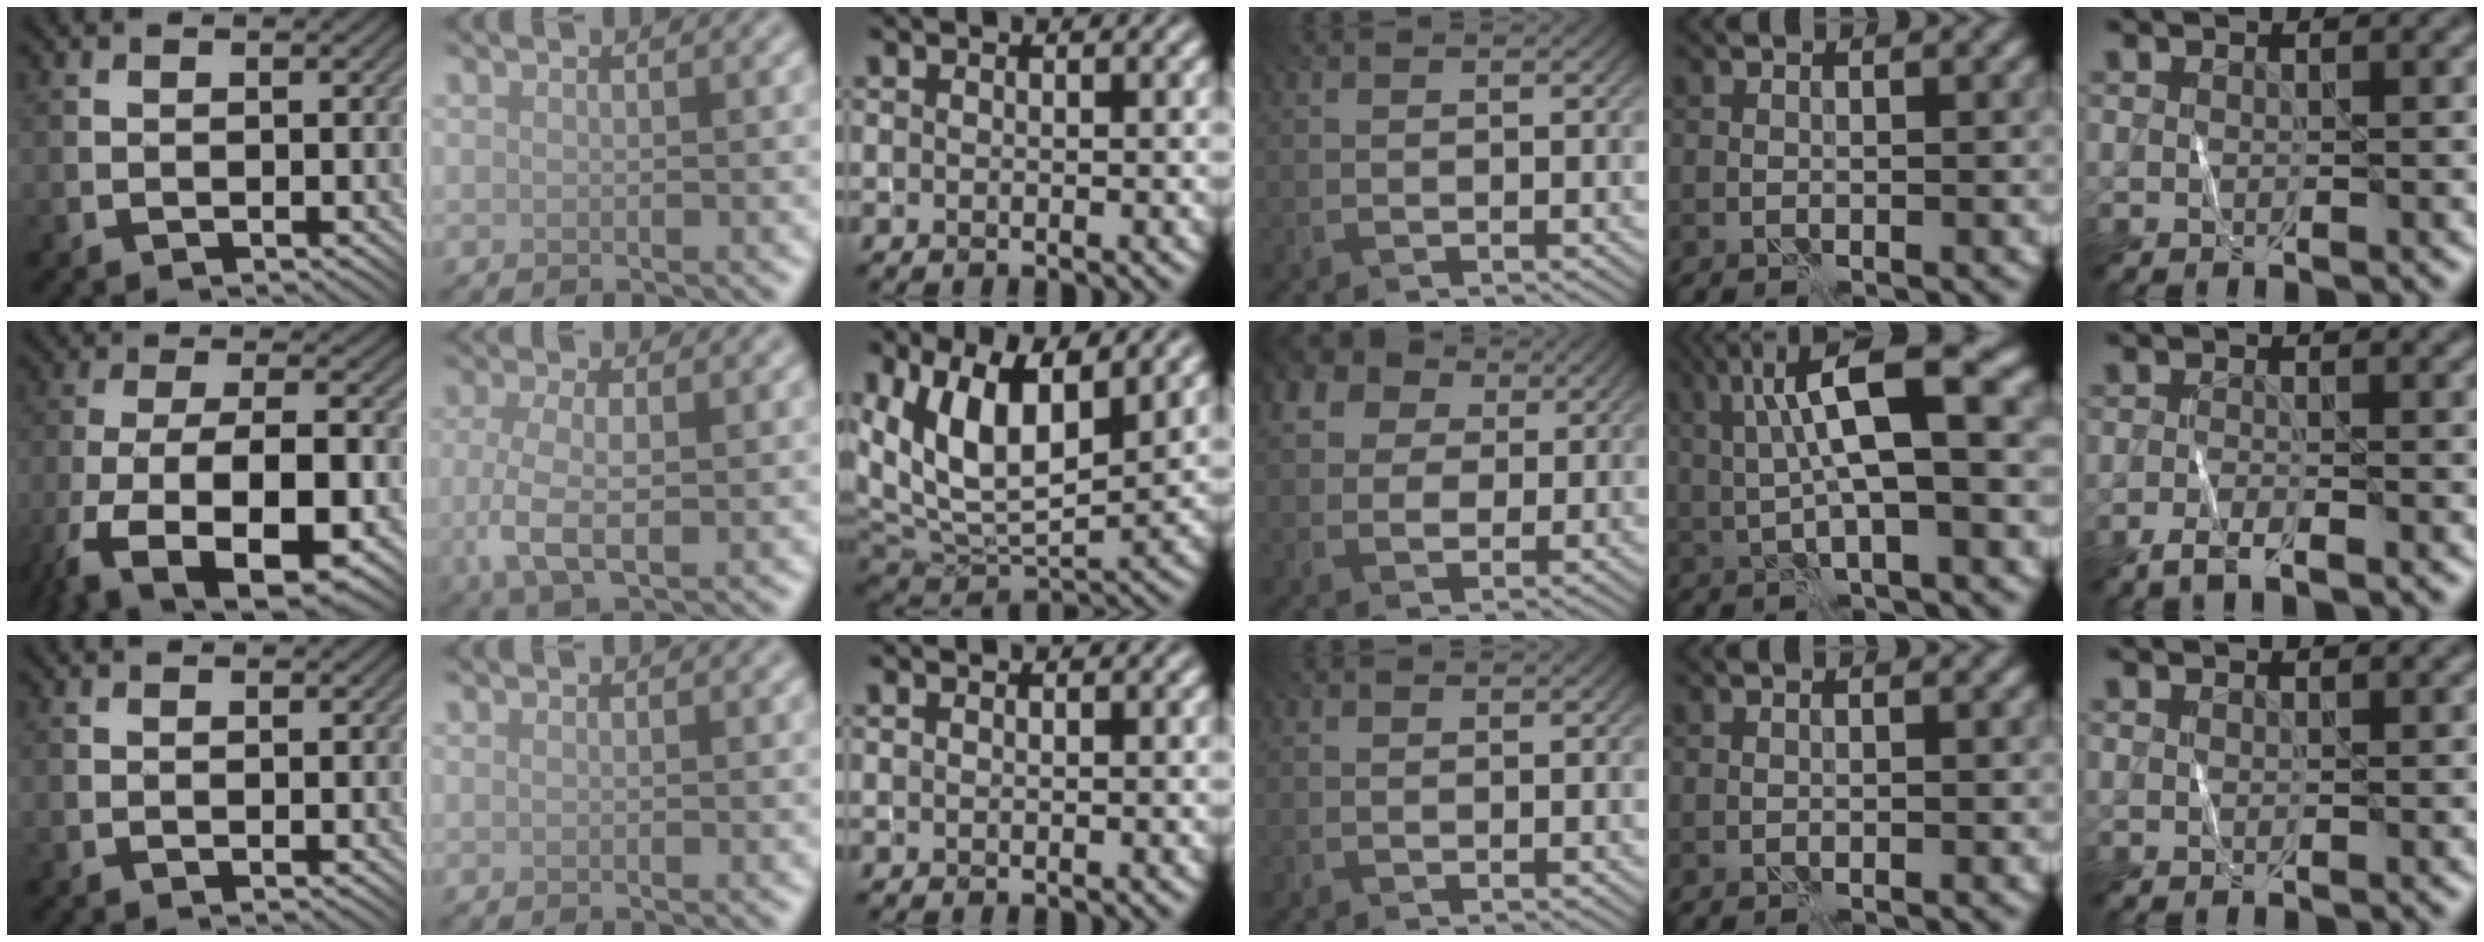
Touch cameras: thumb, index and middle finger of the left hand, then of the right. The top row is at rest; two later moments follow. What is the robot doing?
{"motion": "fold", "object": "shorts"}